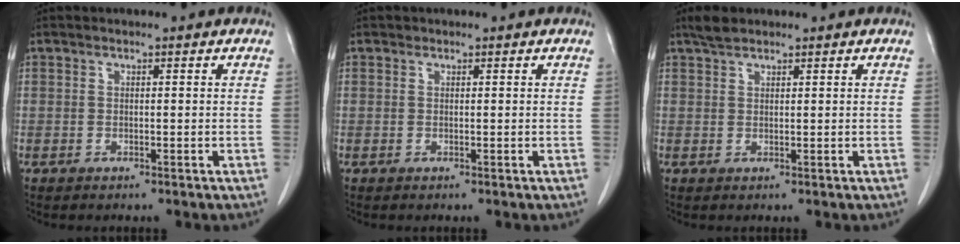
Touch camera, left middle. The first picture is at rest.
{"total": 0.0}
{"total": 2.2, "force": [1.9, 0.7, 0.8], "torque": [-0.021, 0.007, 0.036]}